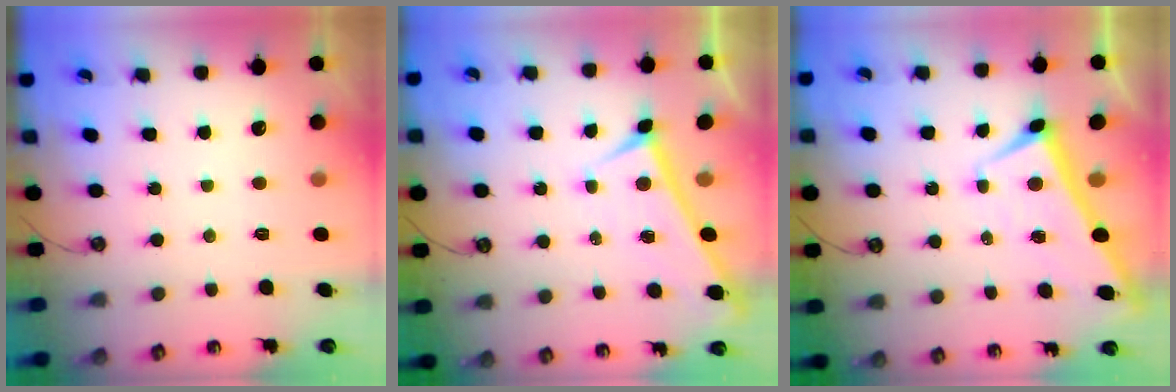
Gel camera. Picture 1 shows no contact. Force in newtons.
{"total": 0.0}
{"total": 2.3, "press": 2.3, "slide": 0.2}